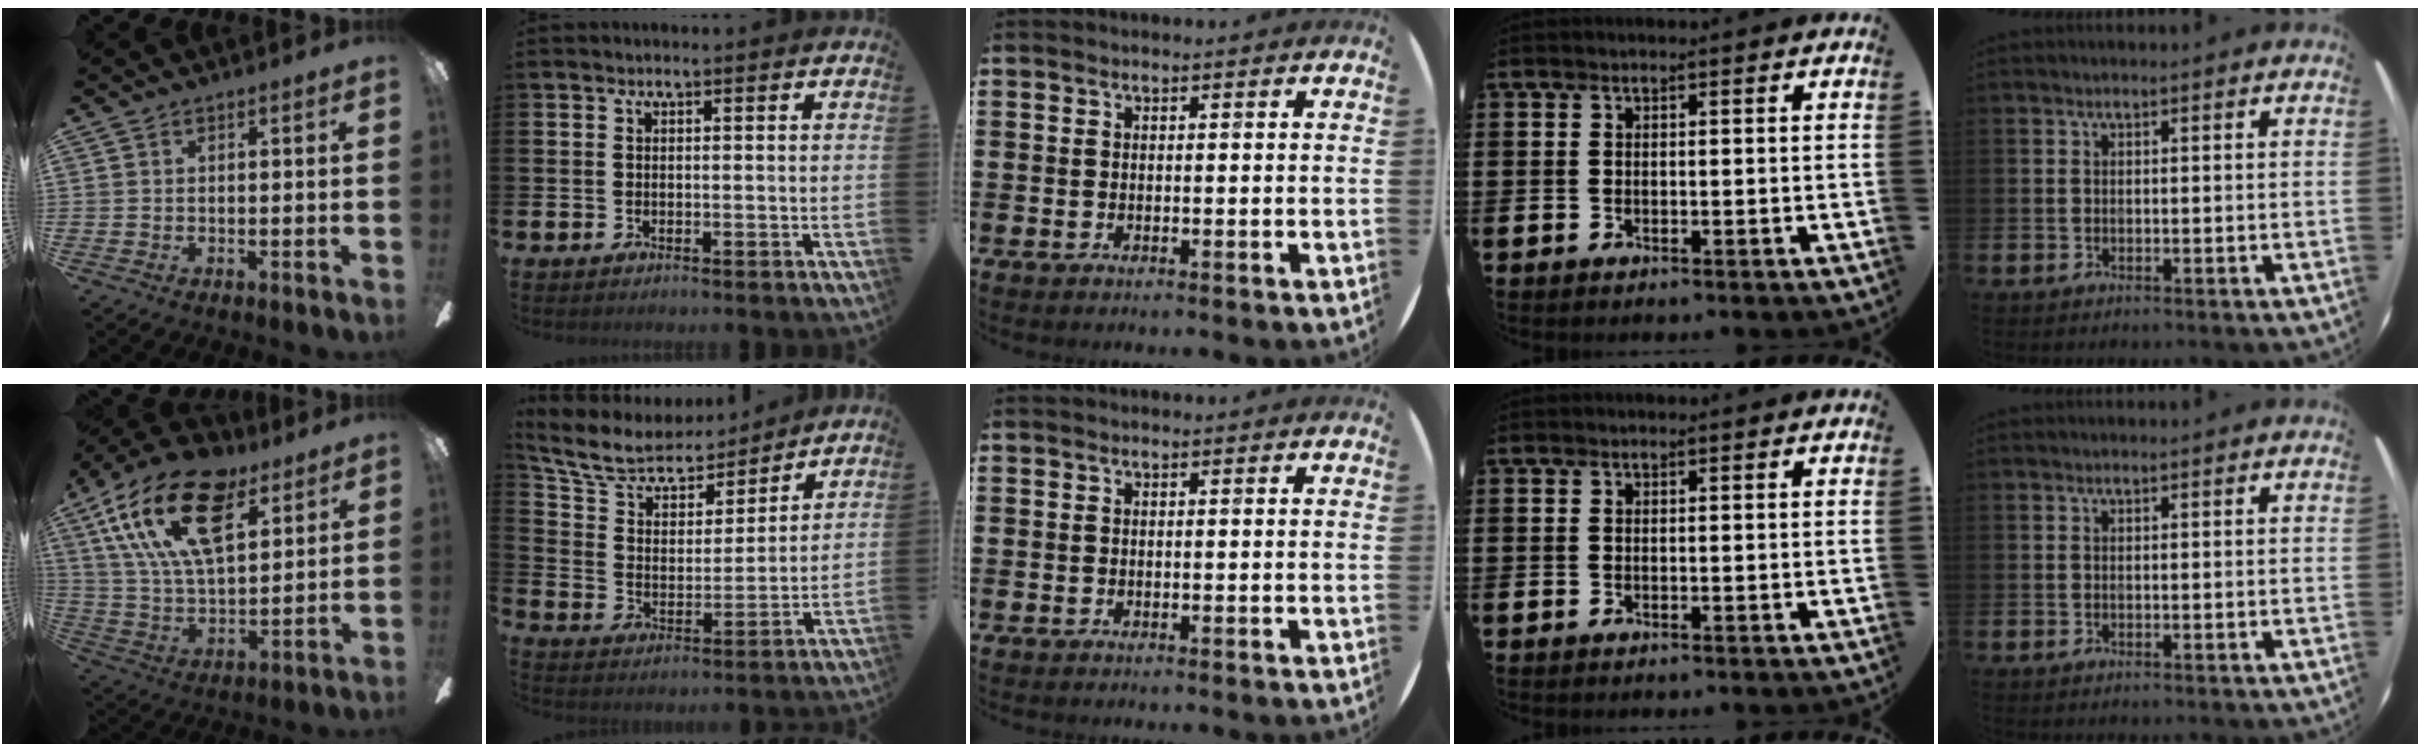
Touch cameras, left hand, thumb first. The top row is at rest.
{"thumb": {"total": 23.4, "force": [12.3, 11.7, 16.1], "torque": [-0.301, -0.046, 0.214]}, "index": {"total": 9.2, "force": [8.4, 3.1, 2.2], "torque": [-0.096, -0.054, 0.151]}}